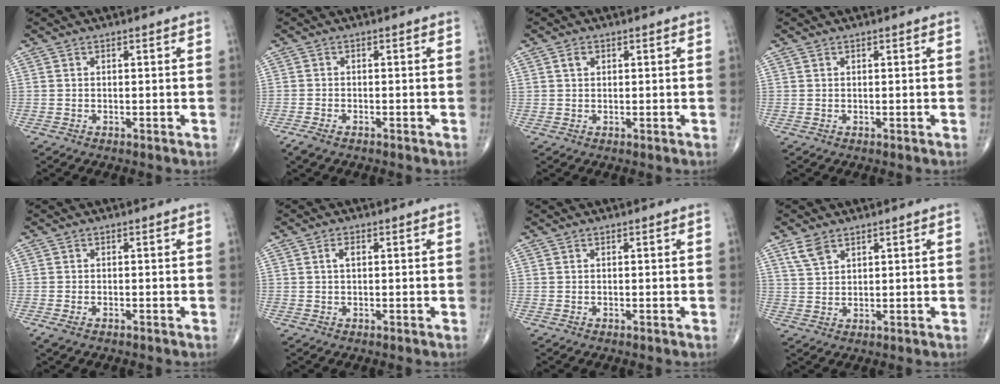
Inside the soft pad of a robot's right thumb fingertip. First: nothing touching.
{"total": 2.5, "force": [-1.8, 1.0, 1.4], "torque": [-0.036, -0.002, -0.032]}
{"total": 1.7, "force": [0.7, 1.2, 1.0], "torque": [-0.013, 0.002, 0.013]}
{"total": 0.0}
{"total": 1.7, "force": [-1.0, 0.8, 1.1], "torque": [-0.031, -0.004, -0.018]}
{"total": 1.7, "force": [0.4, 0.9, 1.4], "torque": [-0.024, 0.007, 0.007]}
{"total": 0.0}
{"total": 4.1, "force": [2.7, 2.5, 2.0], "torque": [-0.032, -0.008, 0.059]}